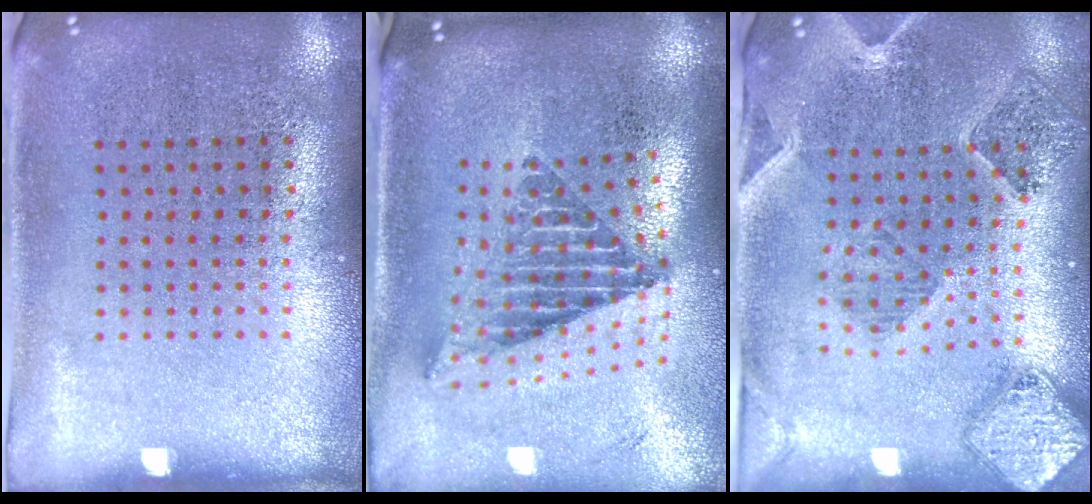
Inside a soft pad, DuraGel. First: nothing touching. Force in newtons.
{"total": 2.4, "press": 1.6, "slide": 1.8}
{"total": 1.5, "press": 1.4, "slide": 0.4}